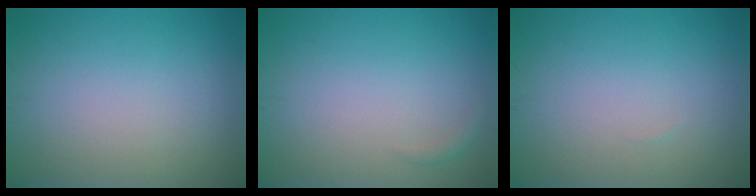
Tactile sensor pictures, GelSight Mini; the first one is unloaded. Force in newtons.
{"total": 0.6, "press": 0.6, "slide": 0.1}
{"total": 0.0}